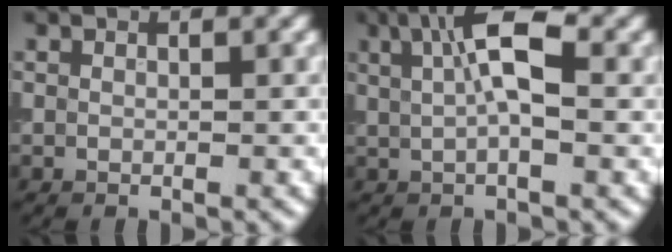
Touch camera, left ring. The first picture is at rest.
{"total": 5.1, "force": [1.3, 1.5, 4.6], "torque": [-0.078, 0.007, 0.015]}